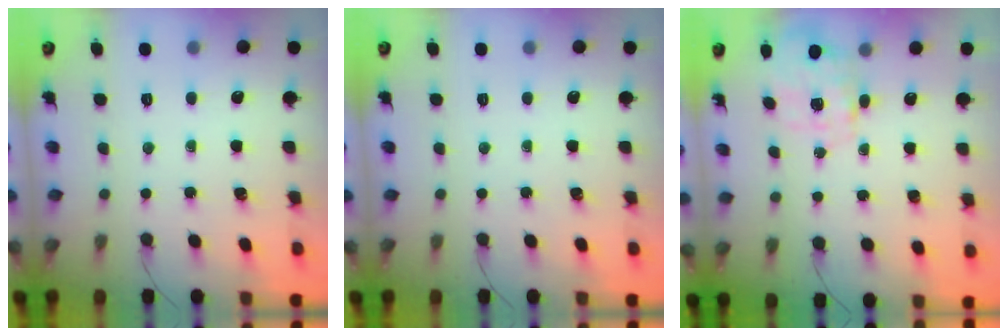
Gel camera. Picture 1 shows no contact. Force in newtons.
{"total": 0.0}
{"total": 4.0, "press": 3.9, "slide": 0.9}